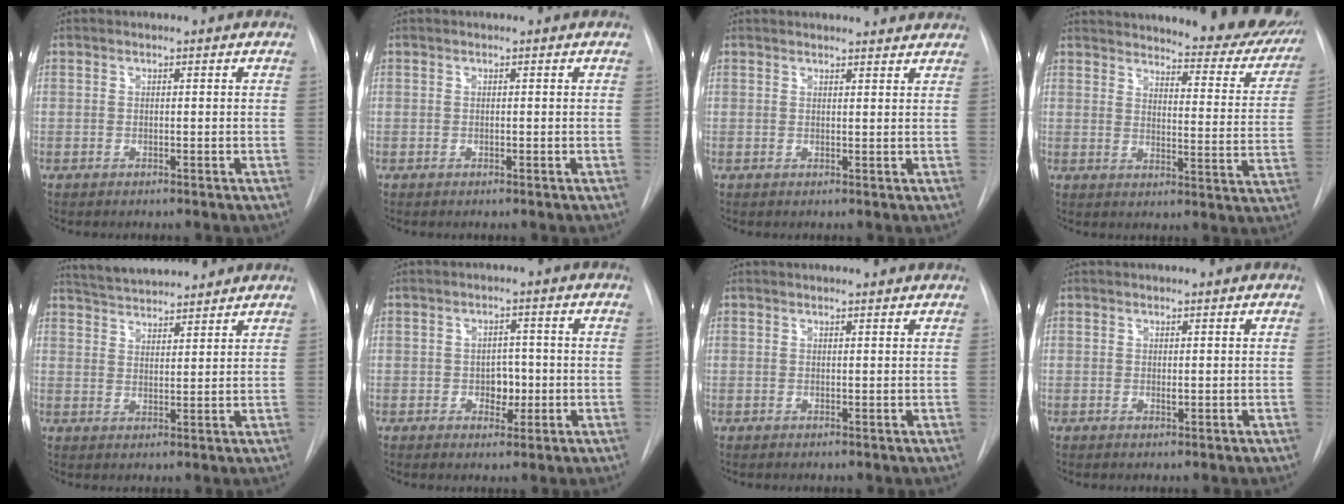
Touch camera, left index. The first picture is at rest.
{"total": 0.0}
{"total": 8.3, "force": [8.0, 1.3, 1.6], "torque": [-0.009, 0.016, 0.080]}
{"total": 26.2, "force": [23.4, 5.8, 10.1], "torque": [-0.133, -0.062, 0.272]}
{"total": 10.2, "force": [9.6, 1.5, 3.1], "torque": [-0.055, 0.023, 0.152]}
{"total": 3.2, "force": [-0.5, 2.3, 2.2], "torque": [-0.022, 0.004, -0.004]}
{"total": 3.3, "force": [3.3, 0.2, 0.6], "torque": [-0.011, 0.012, 0.035]}
{"total": 0.6, "force": [0.3, 0.1, 0.5], "torque": [-0.010, -0.003, 0.006]}